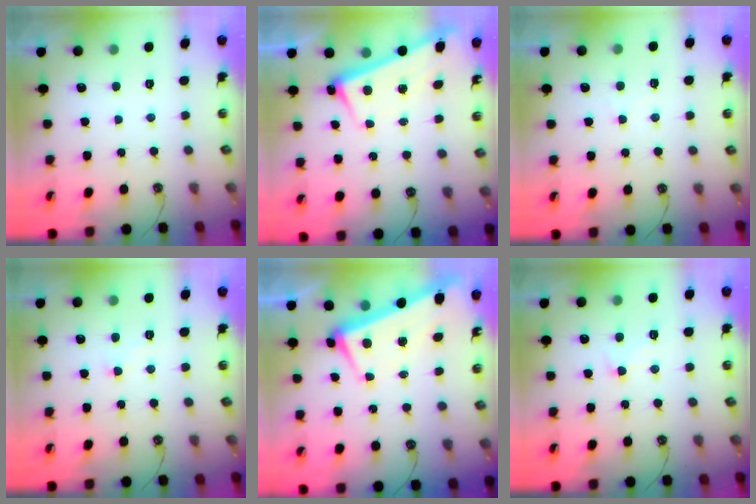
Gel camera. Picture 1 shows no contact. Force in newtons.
{"total": 2.8, "press": 2.8, "slide": 0.4}
{"total": 3.1, "press": 3.1, "slide": 0.2}
{"total": 0.8, "press": 0.7, "slide": 0.4}
{"total": 2.1, "press": 1.8, "slide": 1.1}
{"total": 2.6, "press": 2.5, "slide": 0.6}